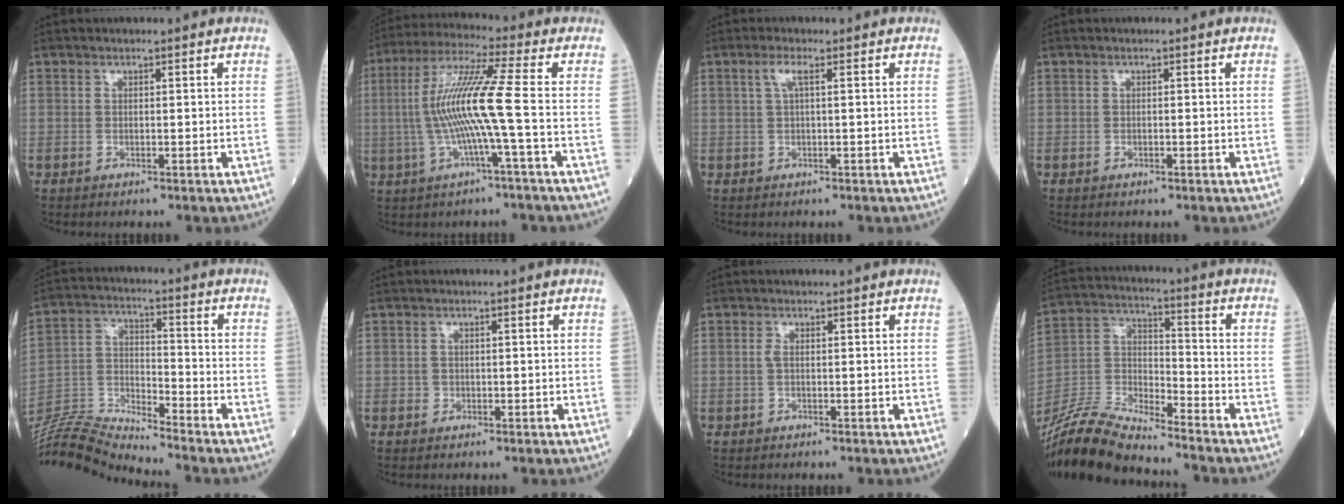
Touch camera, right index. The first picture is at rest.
{"total": 11.4, "force": [-1.2, -1.1, 11.3], "torque": [-0.231, 0.013, -0.028]}
{"total": 1.8, "force": [0.4, 0.1, 1.7], "torque": [-0.039, 0.010, 0.008]}
{"total": 0.0}
{"total": 10.0, "force": [-9.9, -1.5, 0.4], "torque": [-0.016, 0.019, -0.188]}
{"total": 0.6, "force": [-0.2, 0.6, 0.0], "torque": [0.001, 0.004, -0.005]}
{"total": 0.6, "force": [-0.2, 0.1, 0.6], "torque": [-0.013, 0.001, -0.007]}
{"total": 14.1, "force": [-13.2, 0.9, 4.8], "torque": [-0.100, 0.006, -0.257]}